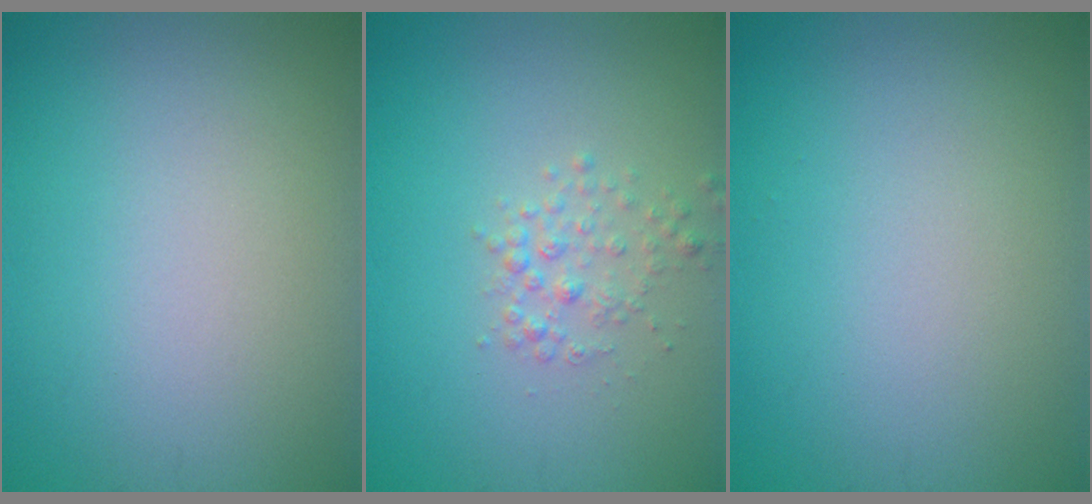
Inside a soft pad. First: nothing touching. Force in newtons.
{"total": 1.7, "press": 1.7, "slide": 0.1}
{"total": 0.0}